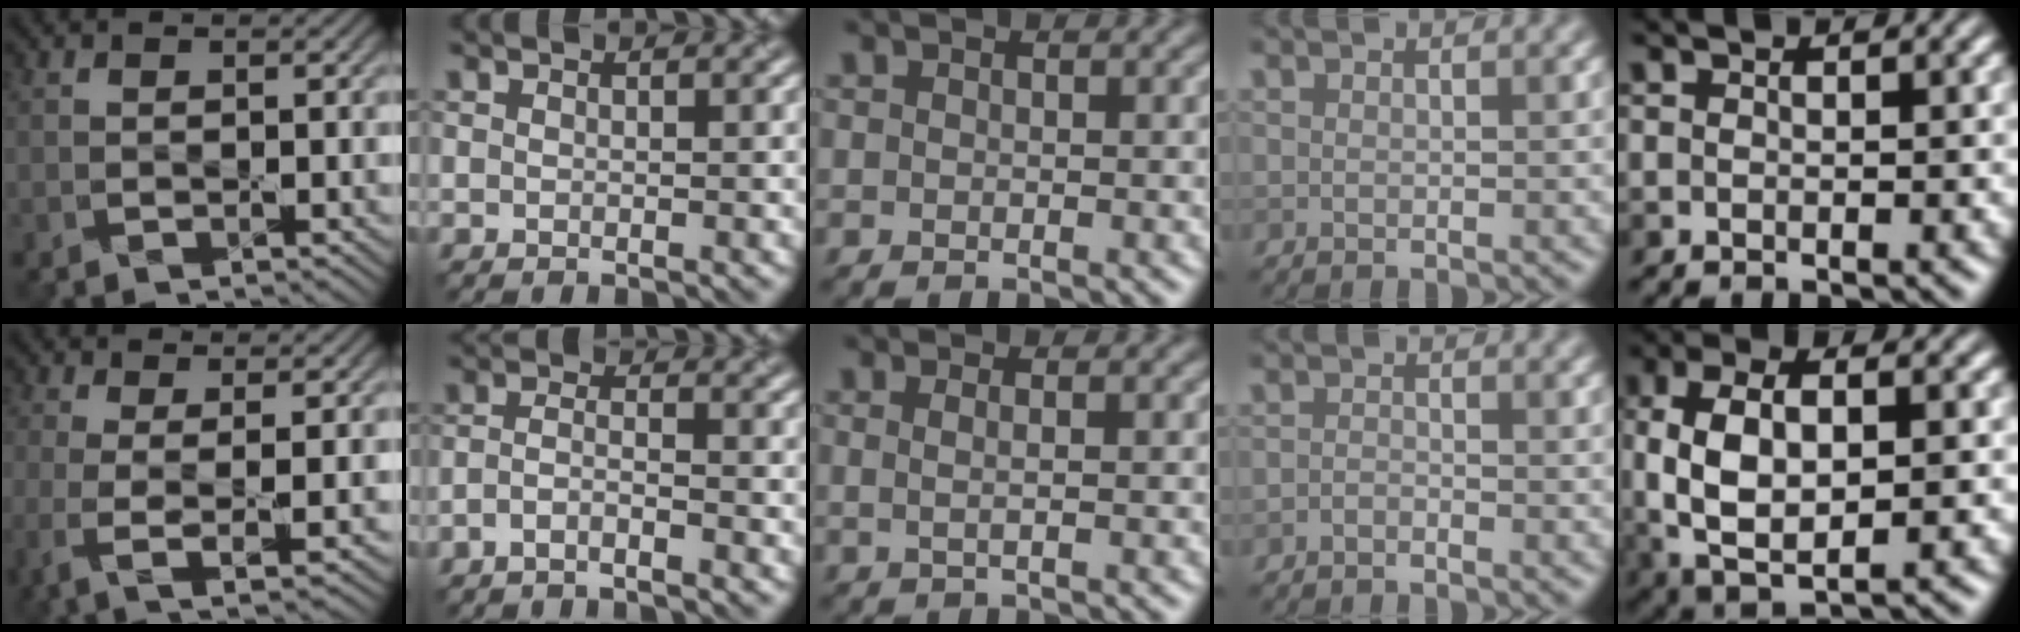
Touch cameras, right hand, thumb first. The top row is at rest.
{"thumb": {"total": 4.8, "force": [0.0, 1.1, 4.6], "torque": [-0.095, -0.007, -0.003]}, "index": {"total": 1.8, "force": [-1.4, 0.3, 1.1], "torque": [-0.025, -0.002, -0.033]}, "middle": {"total": 1.5, "force": [0.5, 0.6, 1.3], "torque": [-0.012, -0.007, -0.003]}, "ring": {"total": 0.8, "force": [-0.7, 0.2, 0.3], "torque": [-0.006, 0.001, -0.017]}, "little": {"total": 8.4, "force": [-0.1, 4.3, 7.2], "torque": [-0.146, 0.000, -0.003]}}